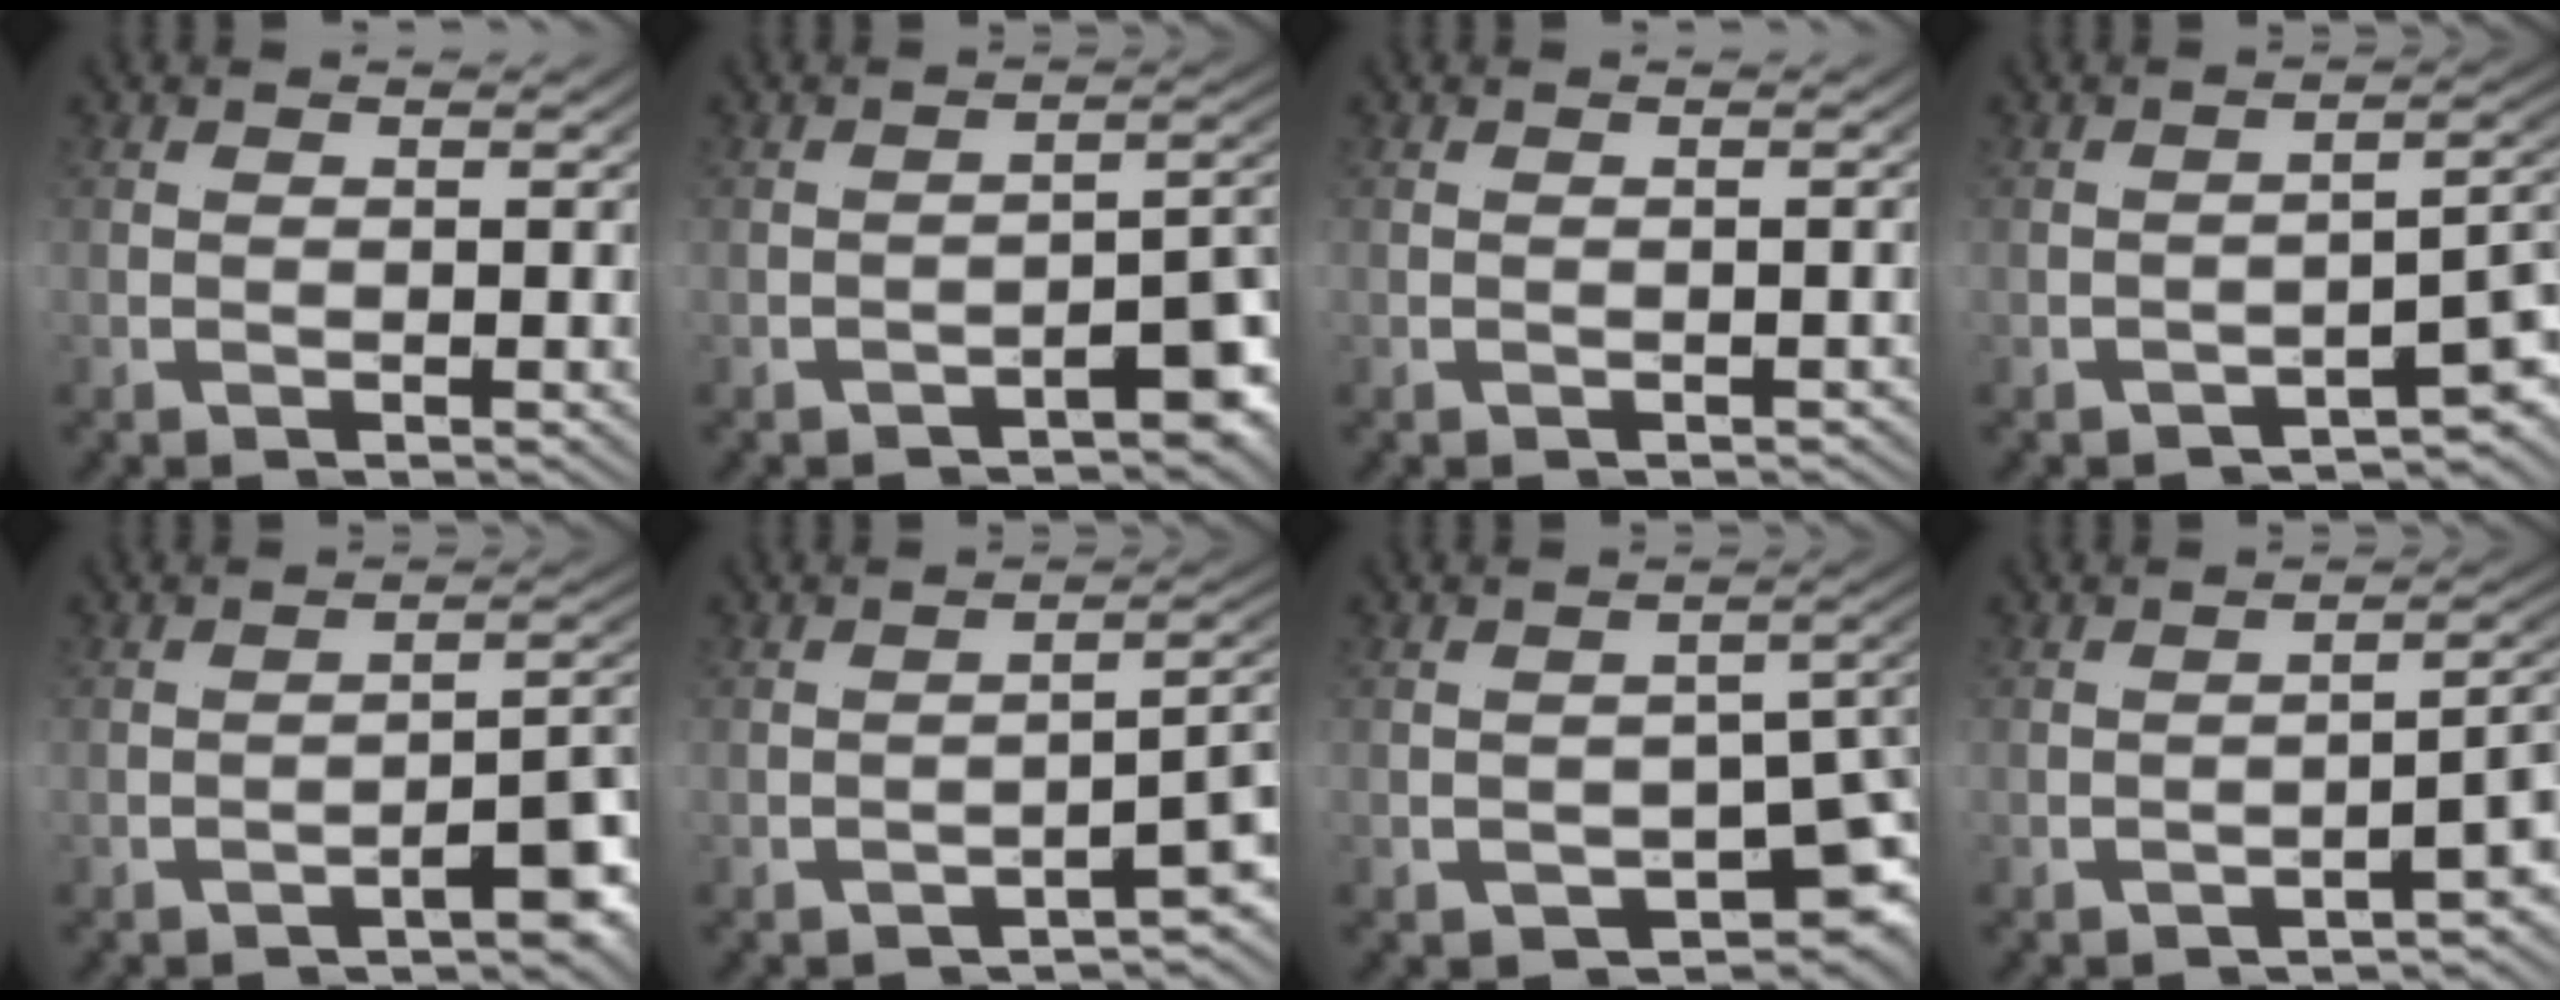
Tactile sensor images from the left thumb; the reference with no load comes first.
{"total": 3.7, "force": [-2.1, 0.0, 3.0], "torque": [-0.055, -0.002, -0.023]}
{"total": 0.7, "force": [-0.1, -0.4, -0.6], "torque": [0.008, 0.002, -0.003]}
{"total": 3.9, "force": [-1.9, 0.0, 3.4], "torque": [-0.059, 0.005, -0.022]}
{"total": 3.4, "force": [-1.9, -1.3, 2.5], "torque": [-0.043, 0.012, -0.028]}
{"total": 3.7, "force": [-1.9, -0.4, 3.2], "torque": [-0.054, 0.006, -0.022]}
{"total": 6.6, "force": [-1.7, 3.5, 5.2], "torque": [-0.080, -0.018, -0.012]}
{"total": 3.6, "force": [-2.0, -0.7, 2.9], "torque": [-0.051, 0.006, -0.023]}